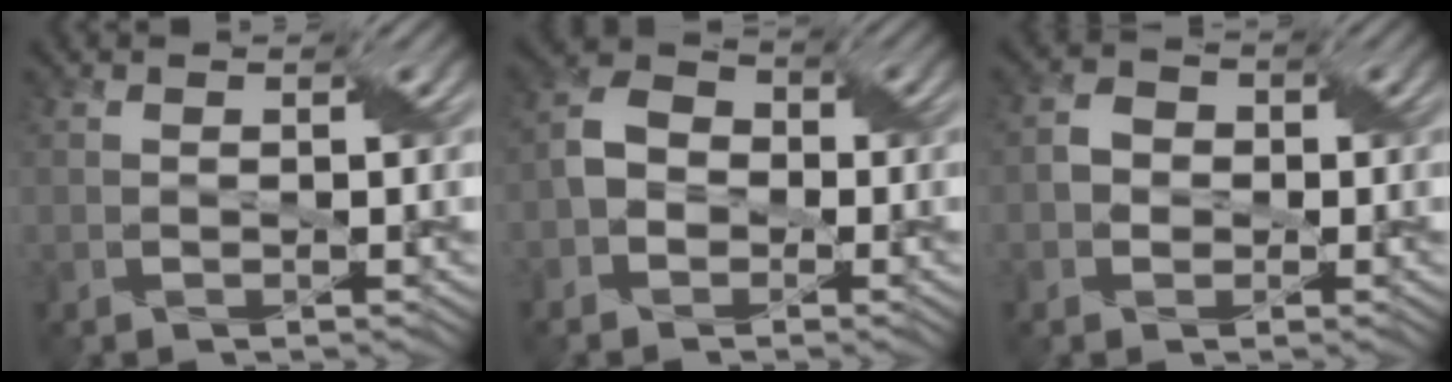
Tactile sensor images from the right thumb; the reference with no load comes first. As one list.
[{"total": 4.6, "force": [-1.5, 3.8, 2.1], "torque": [-0.052, 0.008, -0.040]}, {"total": 2.6, "force": [-0.4, 2.4, 0.9], "torque": [-0.021, 0.003, -0.012]}]